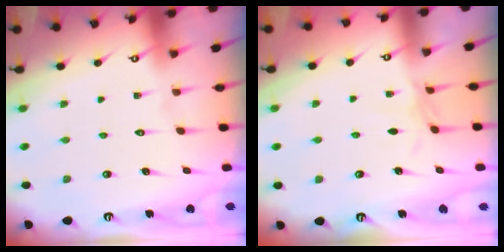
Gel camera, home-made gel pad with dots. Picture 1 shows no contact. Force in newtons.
{"total": 2.7, "press": 2.6, "slide": 0.5}